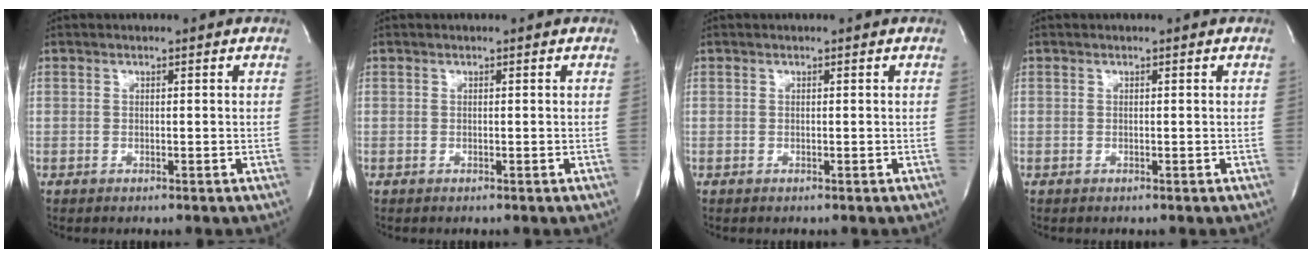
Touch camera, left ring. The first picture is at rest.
{"total": 0.0}
{"total": 0.0}
{"total": 0.0}